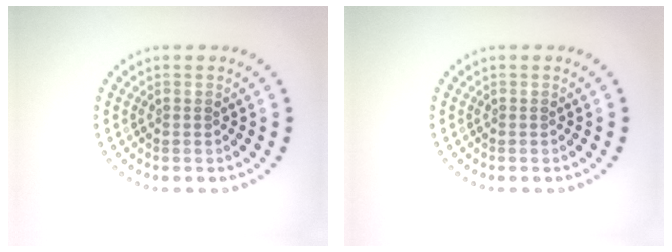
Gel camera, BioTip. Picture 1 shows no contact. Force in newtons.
{"total": 0.0}